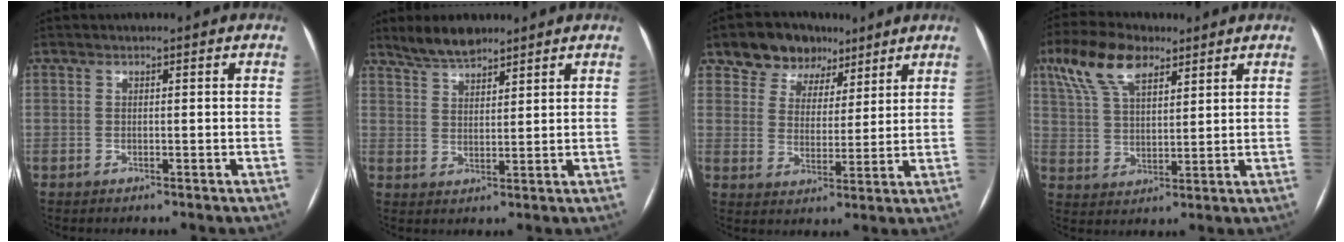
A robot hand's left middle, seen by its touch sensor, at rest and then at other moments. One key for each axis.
{"total": 5.3, "fx": 4.8, "fy": 1.4, "fz": 2.0, "tx": -0.045, "ty": 0.008, "tz": 0.091}
{"total": 8.5, "fx": 5.9, "fy": 5.8, "fz": 1.8, "tx": -0.026, "ty": 0.025, "tz": 0.103}
{"total": 10.5, "fx": 6.4, "fy": 4.4, "fz": 7.0, "tx": -0.152, "ty": 0.028, "tz": 0.125}